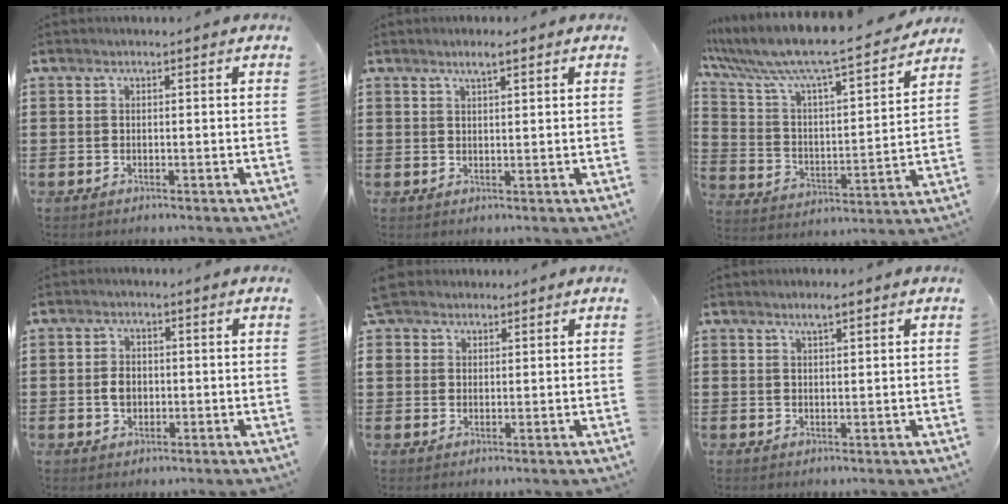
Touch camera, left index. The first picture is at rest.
{"total": 2.3, "force": [1.5, 0.3, 1.6], "torque": [-0.033, 0.003, 0.027]}
{"total": 8.8, "force": [7.7, 0.8, 4.1], "torque": [-0.116, -0.059, 0.125]}
{"total": 2.8, "force": [-0.1, 2.0, 2.0], "torque": [-0.033, 0.001, -0.006]}
{"total": 4.0, "force": [2.9, 2.7, 0.4], "torque": [-0.025, 0.008, 0.056]}
{"total": 2.2, "force": [1.7, 0.3, 1.5], "torque": [-0.030, 0.002, 0.029]}